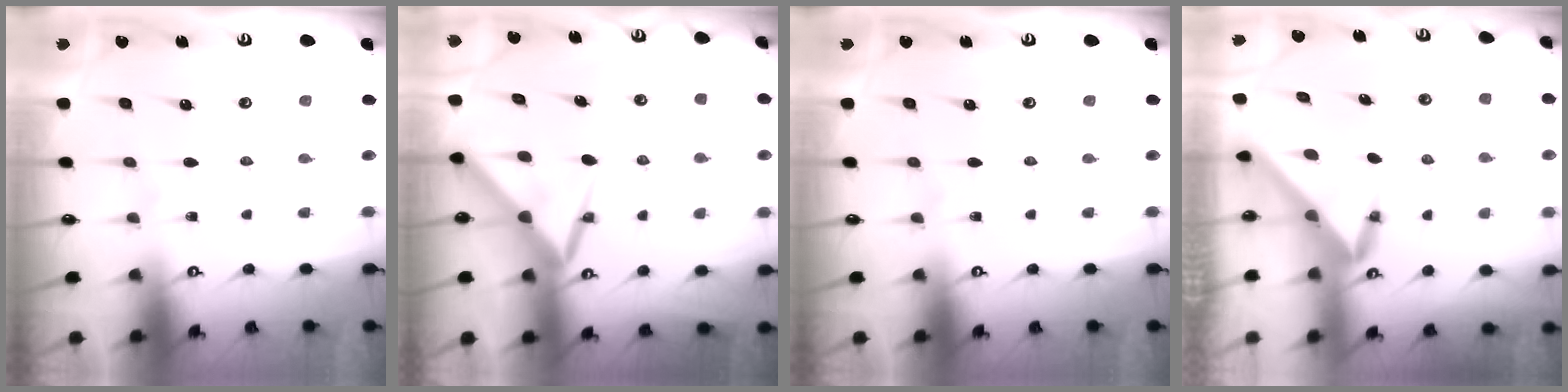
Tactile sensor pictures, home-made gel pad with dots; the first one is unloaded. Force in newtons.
{"total": 7.3, "press": 7.3, "slide": 0.7}
{"total": 0.0}
{"total": 3.2, "press": 3.2, "slide": 0.2}